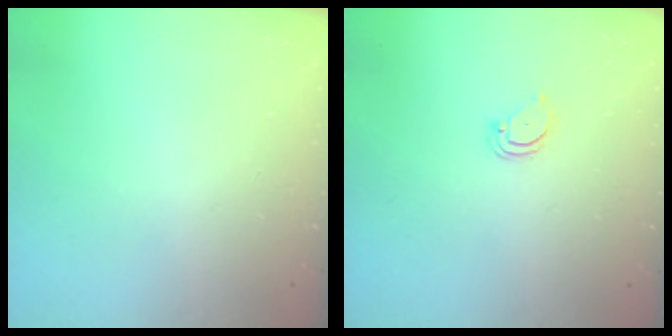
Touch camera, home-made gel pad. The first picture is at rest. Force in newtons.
{"total": 3.0, "press": 3.0, "slide": 0.2}